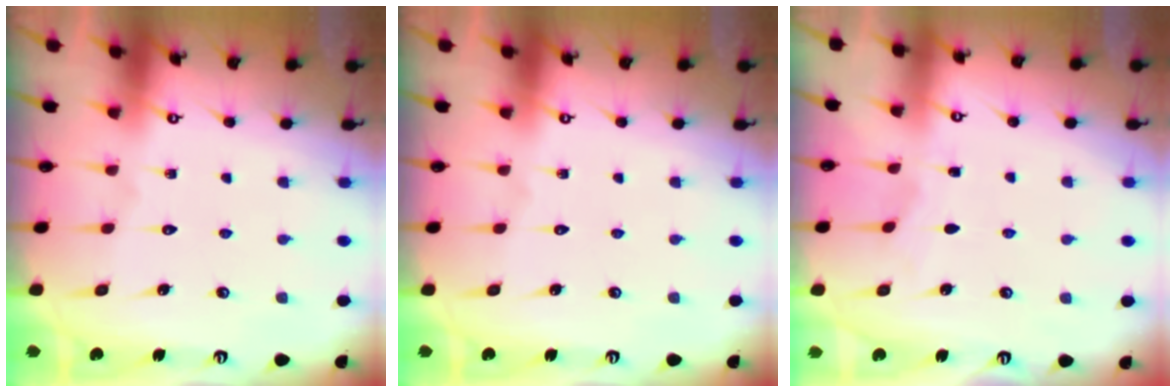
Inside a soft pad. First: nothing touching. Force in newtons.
{"total": 0.0}
{"total": 2.4, "press": 2.4, "slide": 0.2}